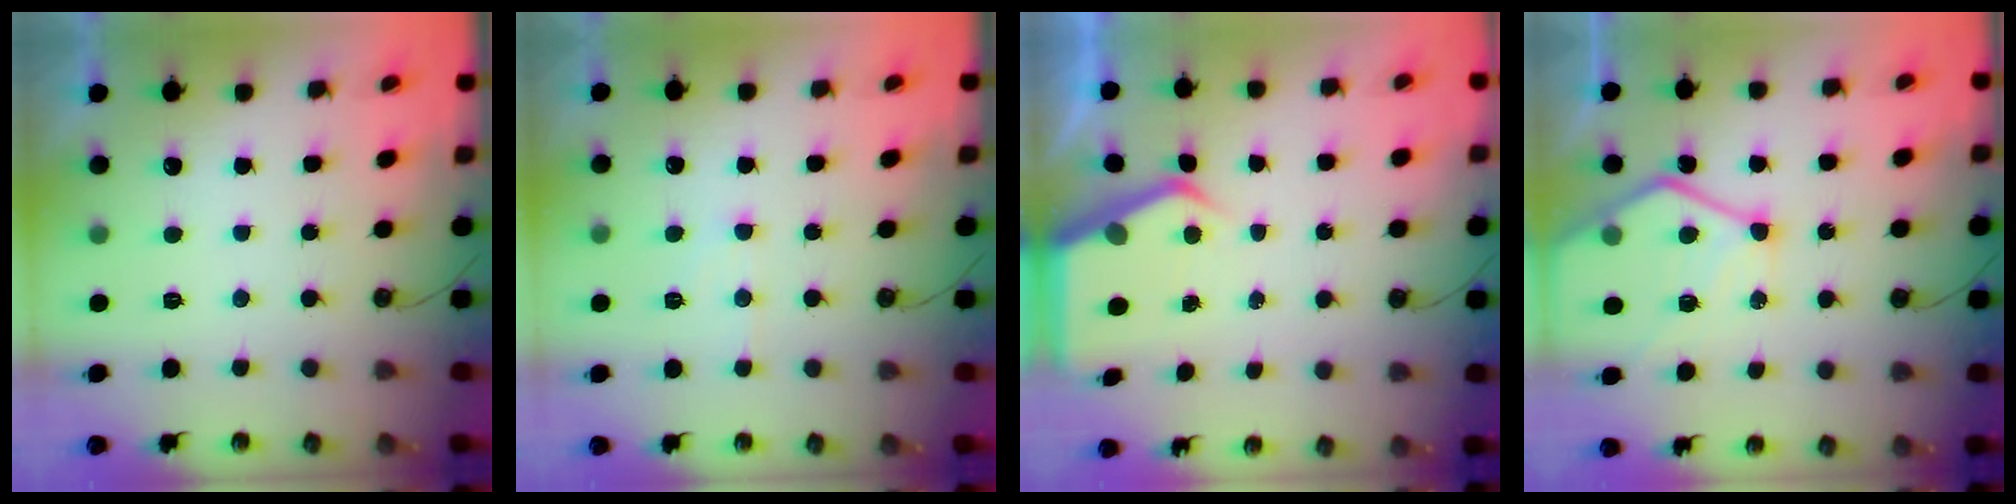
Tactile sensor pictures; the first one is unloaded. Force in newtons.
{"total": 5.4, "press": 5.3, "slide": 0.8}
{"total": 4.4, "press": 4.4, "slide": 0.4}
{"total": 14.4, "press": 14.3, "slide": 1.4}